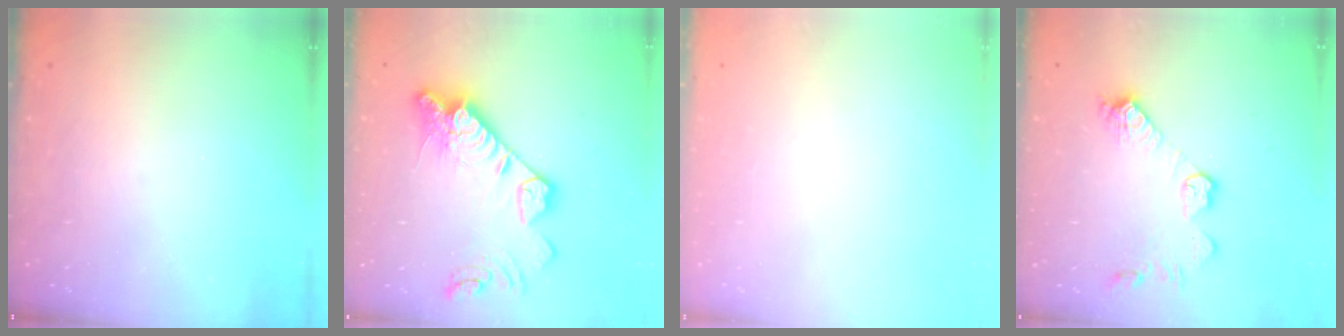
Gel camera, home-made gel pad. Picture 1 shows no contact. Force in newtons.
{"total": 19.4, "press": 19.3, "slide": 1.9}
{"total": 0.0}
{"total": 10.6, "press": 10.5, "slide": 0.6}